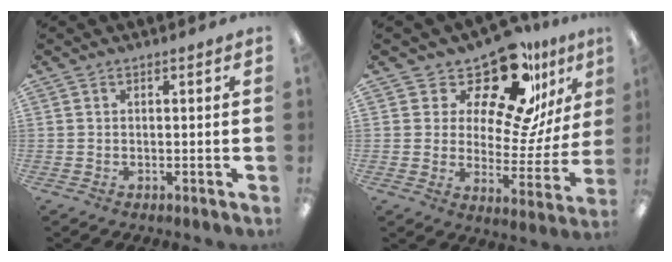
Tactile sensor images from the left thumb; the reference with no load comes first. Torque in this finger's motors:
{"motor_torque": [0.11, 0.54, 0.32, -0.31, 0.04]}